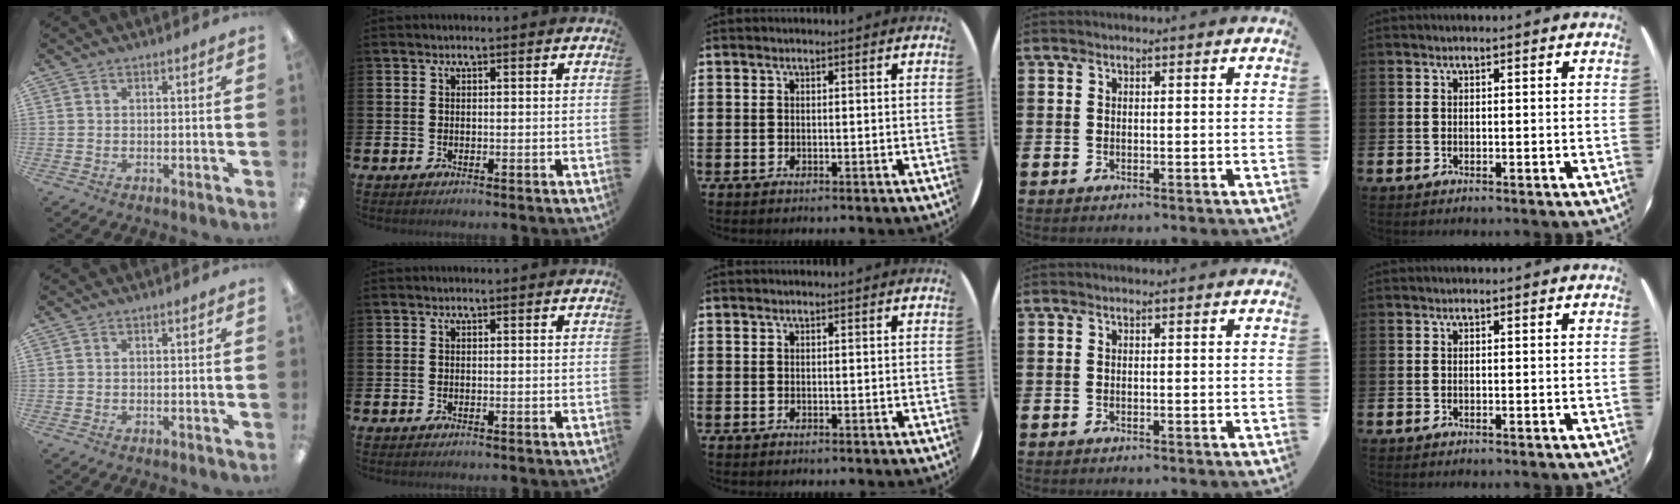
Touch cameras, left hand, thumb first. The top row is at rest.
{}